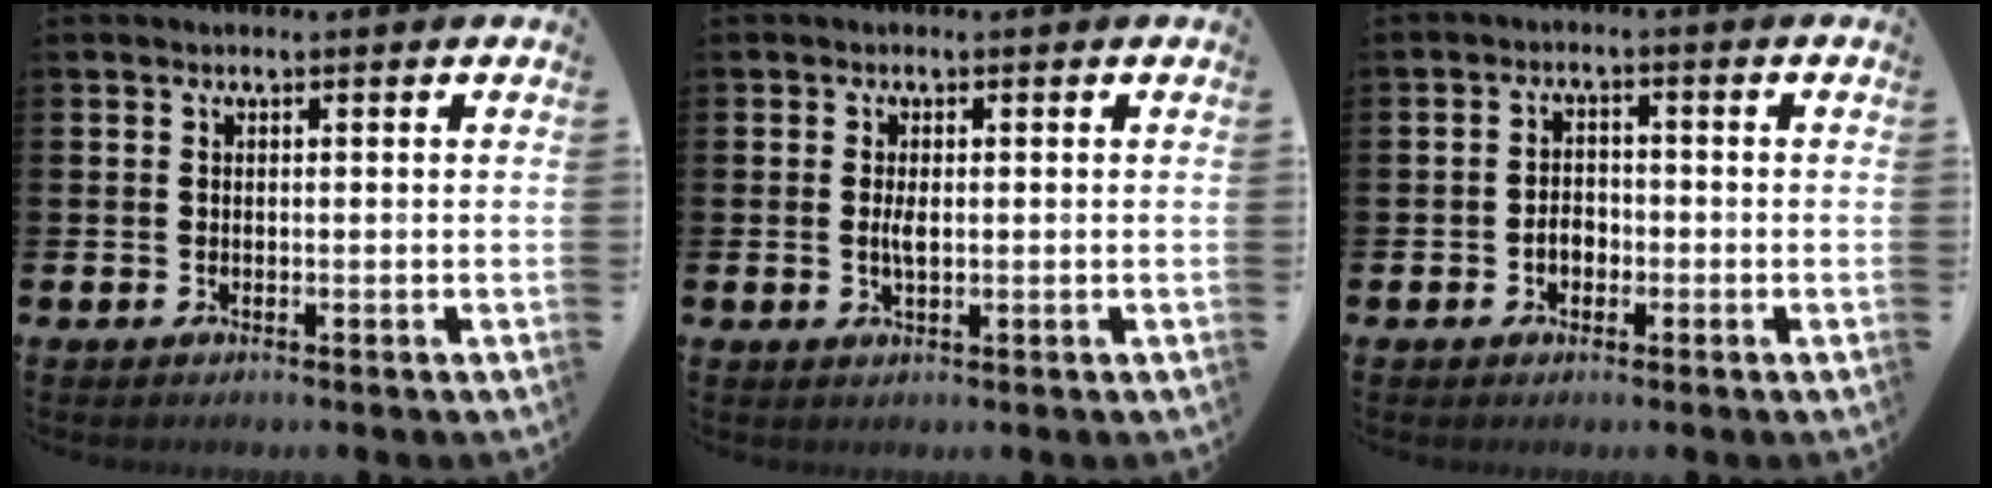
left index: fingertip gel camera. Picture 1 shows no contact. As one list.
[{"total": 2.1, "force": [0.0, 0.7, 1.9], "torque": [-0.036, 0.001, -0.002]}, {"total": 2.6, "force": [-1.0, 1.9, 1.5], "torque": [-0.021, 0.002, -0.024]}]